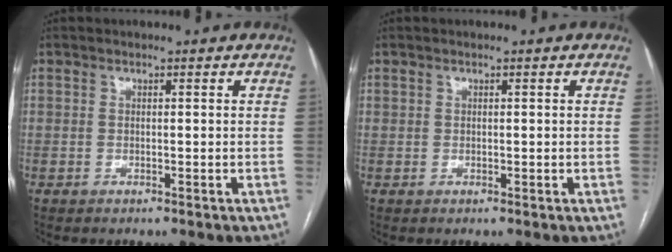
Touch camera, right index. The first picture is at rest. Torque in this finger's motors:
{"motor_torque": [-0.04, 0.14, 0.07, 0.00]}